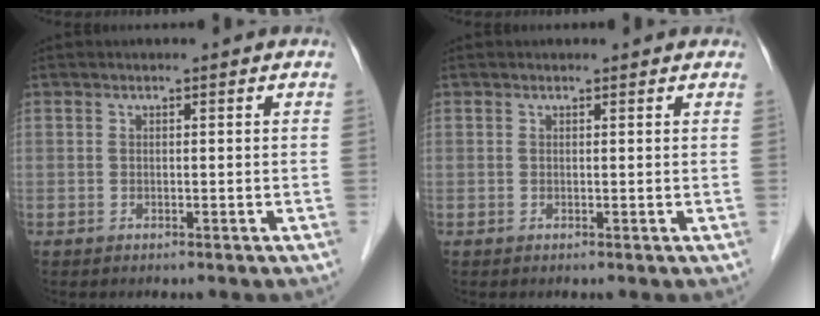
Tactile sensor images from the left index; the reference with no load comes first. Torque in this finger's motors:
{"motor_torque": [0.22, -0.16, -0.01, -0.01]}